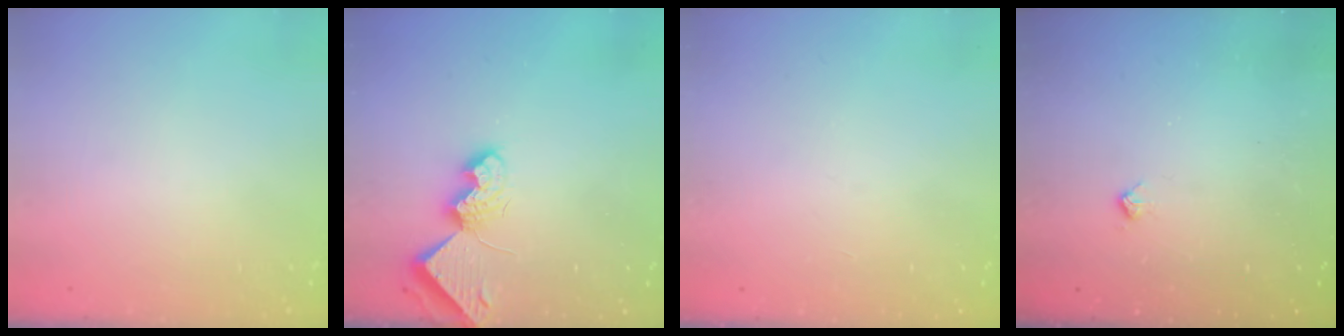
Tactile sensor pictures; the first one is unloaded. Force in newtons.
{"total": 8.0, "press": 7.9, "slide": 1.1}
{"total": 0.0}
{"total": 3.4, "press": 3.4, "slide": 0.5}